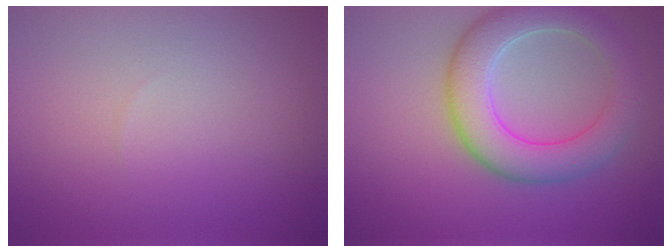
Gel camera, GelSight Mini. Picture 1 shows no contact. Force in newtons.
{"total": 6.6, "press": 6.6, "slide": 0.3}